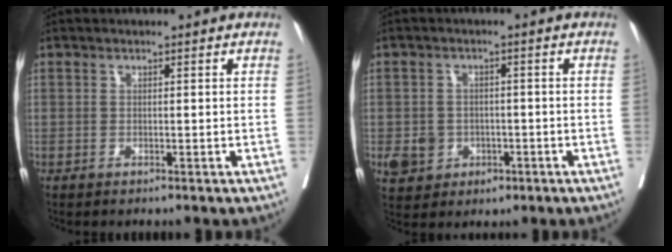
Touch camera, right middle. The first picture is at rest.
{"total": 5.7, "force": [-1.9, 5.1, 1.7], "torque": [-0.026, 0.007, -0.016]}